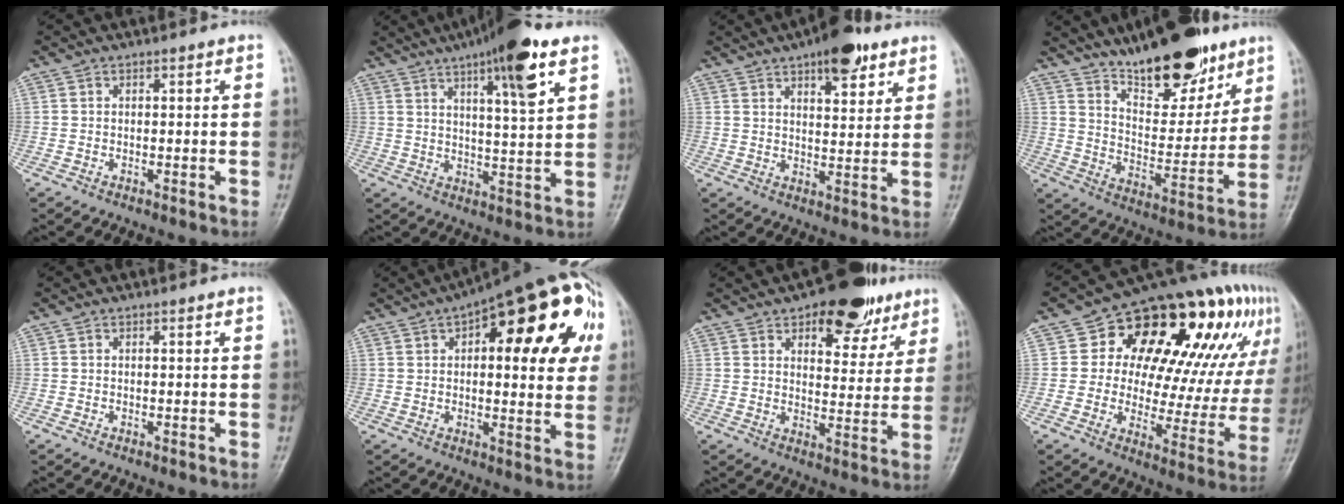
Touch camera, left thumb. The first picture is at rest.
{"total": 14.1, "force": [7.8, 2.6, 11.4], "torque": [-0.167, -0.027, 0.117]}
{"total": 10.0, "force": [6.3, 4.0, 6.7], "torque": [-0.075, -0.031, 0.089]}
{"total": 18.0, "force": [13.0, 6.7, 10.5], "torque": [-0.114, -0.081, 0.214]}
{"total": 0.0}
{"total": 24.5, "force": [7.4, 9.2, 21.5], "torque": [-0.269, 0.019, 0.090]}
{"total": 13.8, "force": [8.6, 7.0, 8.2], "torque": [-0.054, -0.037, 0.117]}
{"total": 26.7, "force": [11.0, 14.6, 19.5], "torque": [-0.209, 0.015, 0.160]}